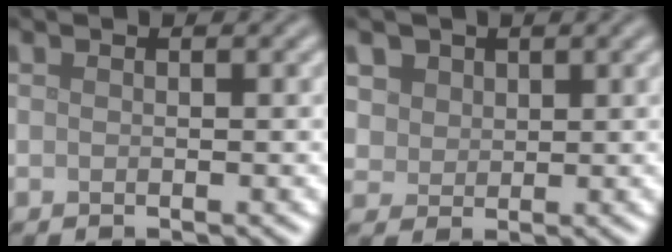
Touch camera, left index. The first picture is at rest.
{"total": 3.5, "force": [1.9, 2.7, 1.3], "torque": [-0.043, 0.001, 0.044]}